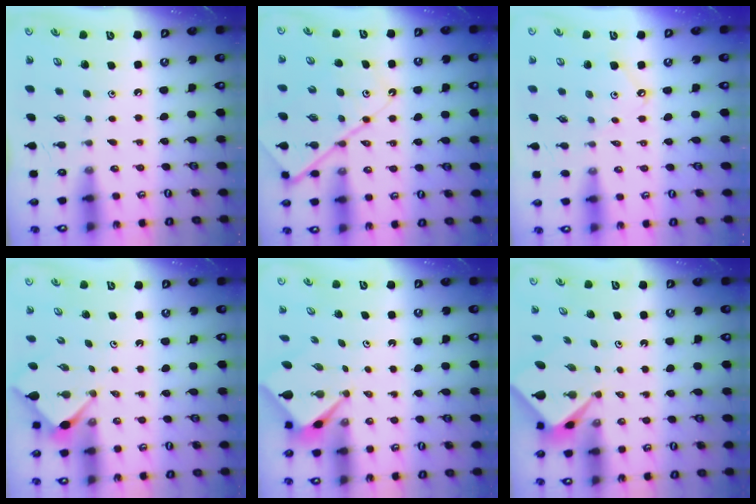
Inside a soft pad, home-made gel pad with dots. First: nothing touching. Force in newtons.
{"total": 12.2, "press": 12.1, "slide": 1.3}
{"total": 3.7, "press": 3.7, "slide": 0.5}
{"total": 2.7, "press": 2.7, "slide": 0.3}
{"total": 2.6, "press": 2.6, "slide": 0.2}
{"total": 2.3, "press": 2.3, "slide": 0.3}